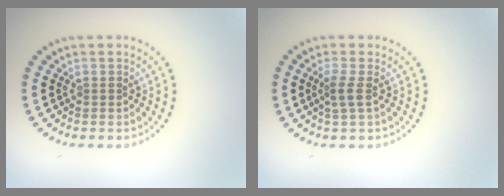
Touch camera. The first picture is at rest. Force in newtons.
{"total": 1.6, "press": 1.3, "slide": 0.9}